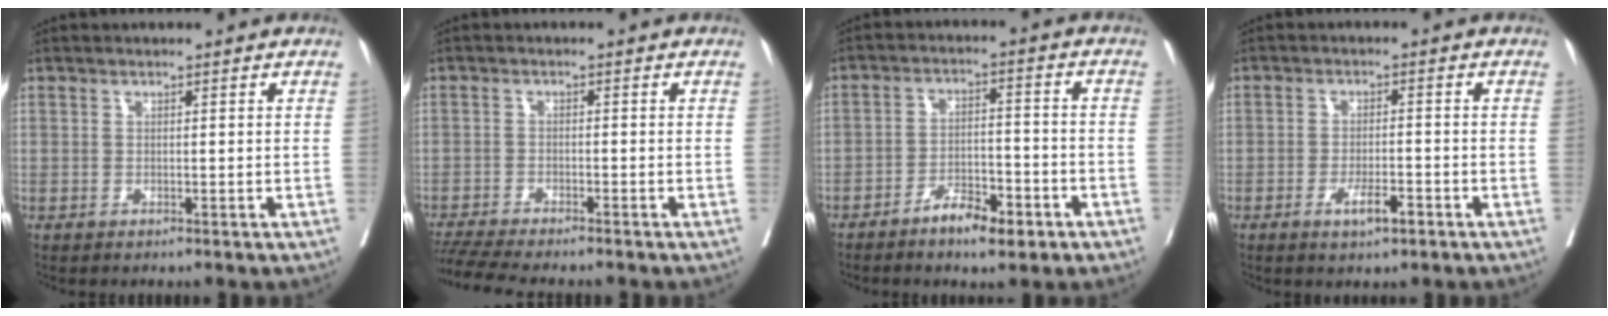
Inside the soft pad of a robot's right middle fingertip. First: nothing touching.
{"total": 9.0, "force": [-8.0, 0.3, 4.1], "torque": [-0.061, -0.013, -0.128]}
{"total": 7.4, "force": [-4.8, 2.6, 5.1], "torque": [-0.085, 0.013, -0.073]}
{"total": 4.2, "force": [-2.2, 0.9, 3.4], "torque": [-0.058, -0.001, -0.036]}